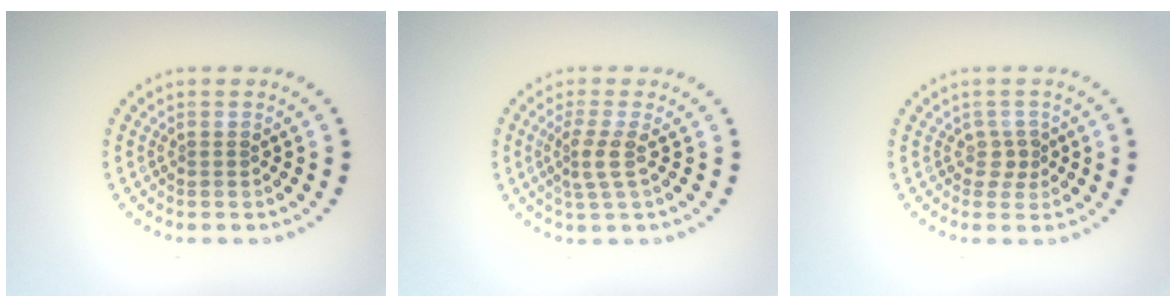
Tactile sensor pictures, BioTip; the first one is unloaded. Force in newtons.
{"total": 2.3, "press": 1.7, "slide": 1.6}
{"total": 1.5, "press": 1.1, "slide": 1.1}